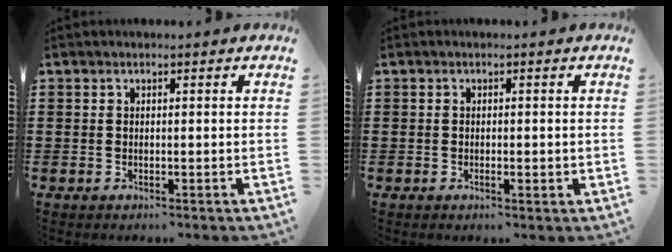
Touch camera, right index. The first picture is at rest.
{"total": 0.8, "force": [-0.2, 0.3, 0.7], "torque": [-0.014, -0.001, -0.003]}